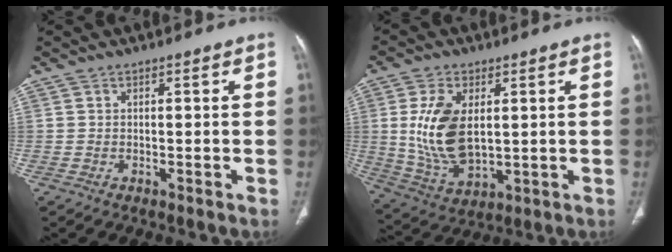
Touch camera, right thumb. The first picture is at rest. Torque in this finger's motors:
{"motor_torque": [-0.75, 1.37, 1.56, 0.37, 0.20]}